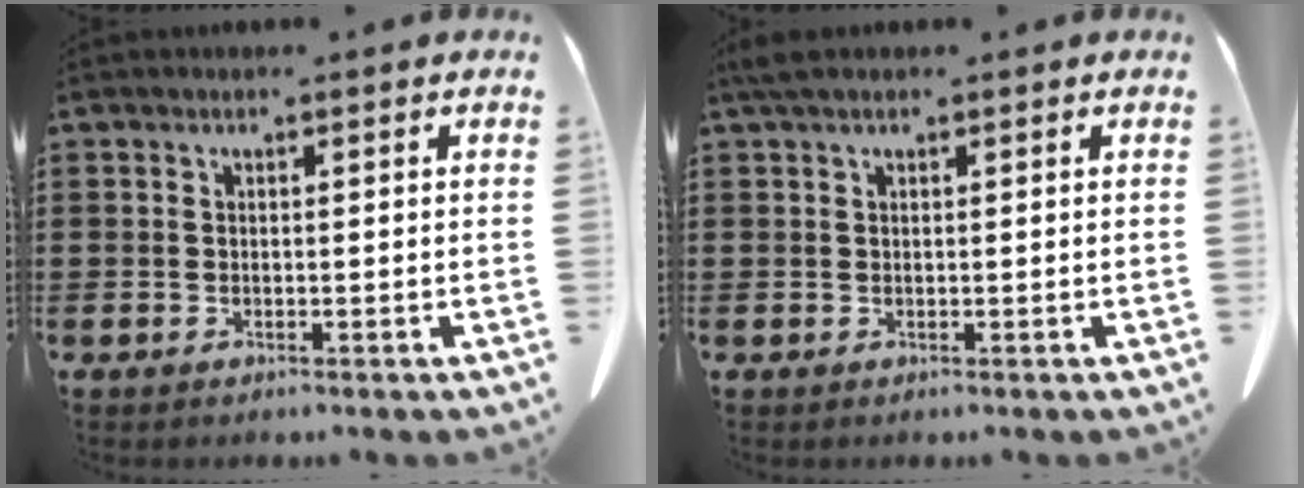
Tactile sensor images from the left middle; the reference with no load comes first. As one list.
[{"total": 1.5, "force": [0.8, 0.6, 1.2], "torque": [-0.026, 0.003, 0.015]}]